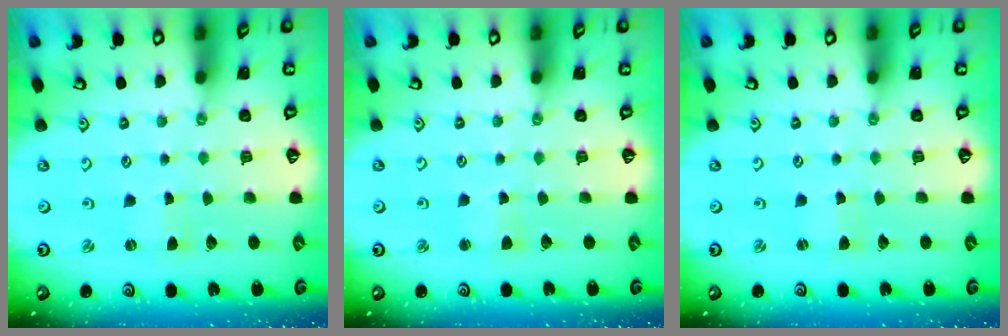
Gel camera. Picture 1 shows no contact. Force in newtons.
{"total": 2.9, "press": 2.9, "slide": 0.4}
{"total": 0.8, "press": 0.8, "slide": 0.2}